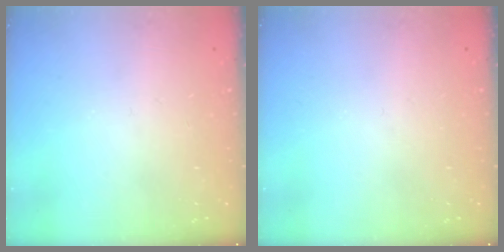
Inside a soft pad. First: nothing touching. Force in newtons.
{"total": 0.0}